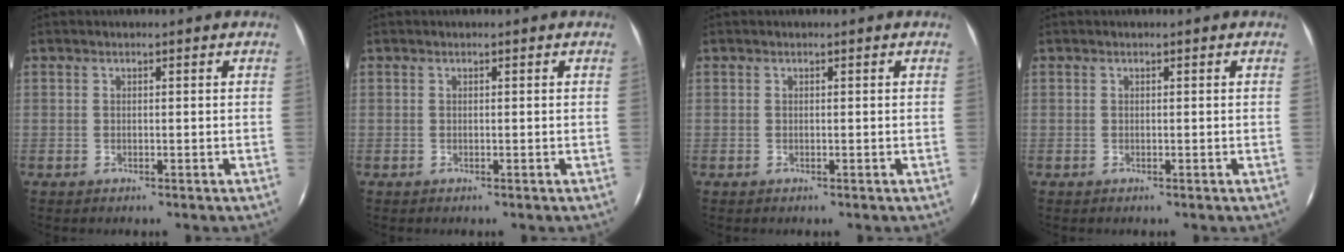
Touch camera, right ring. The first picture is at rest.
{"total": 0.0}
{"total": 0.0}
{"total": 0.0}